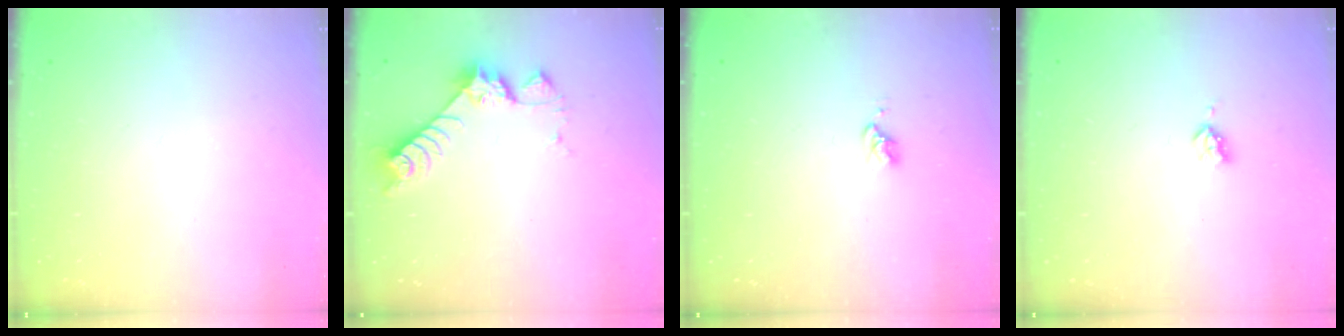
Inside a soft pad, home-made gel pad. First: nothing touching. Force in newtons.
{"total": 7.0, "press": 7.0, "slide": 0.5}
{"total": 2.8, "press": 2.8, "slide": 0.3}
{"total": 2.9, "press": 2.9, "slide": 0.5}